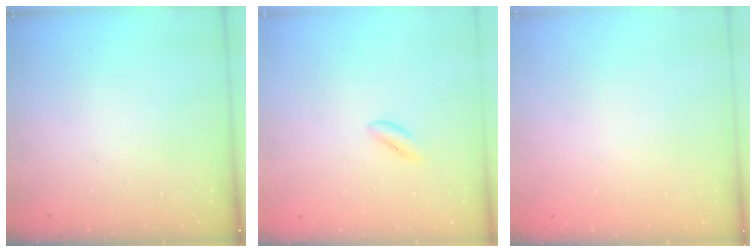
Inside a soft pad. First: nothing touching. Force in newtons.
{"total": 0.0}
{"total": 2.1, "press": 2.1, "slide": 0.1}